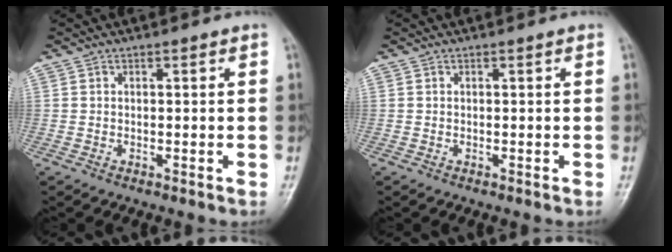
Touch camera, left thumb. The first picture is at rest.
{"total": 0.0}